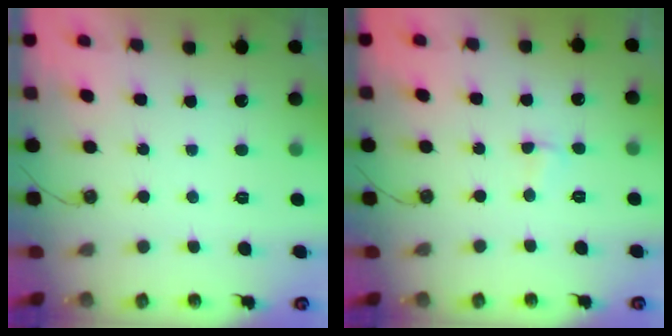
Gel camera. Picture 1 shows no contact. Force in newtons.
{"total": 2.9, "press": 2.9, "slide": 0.6}